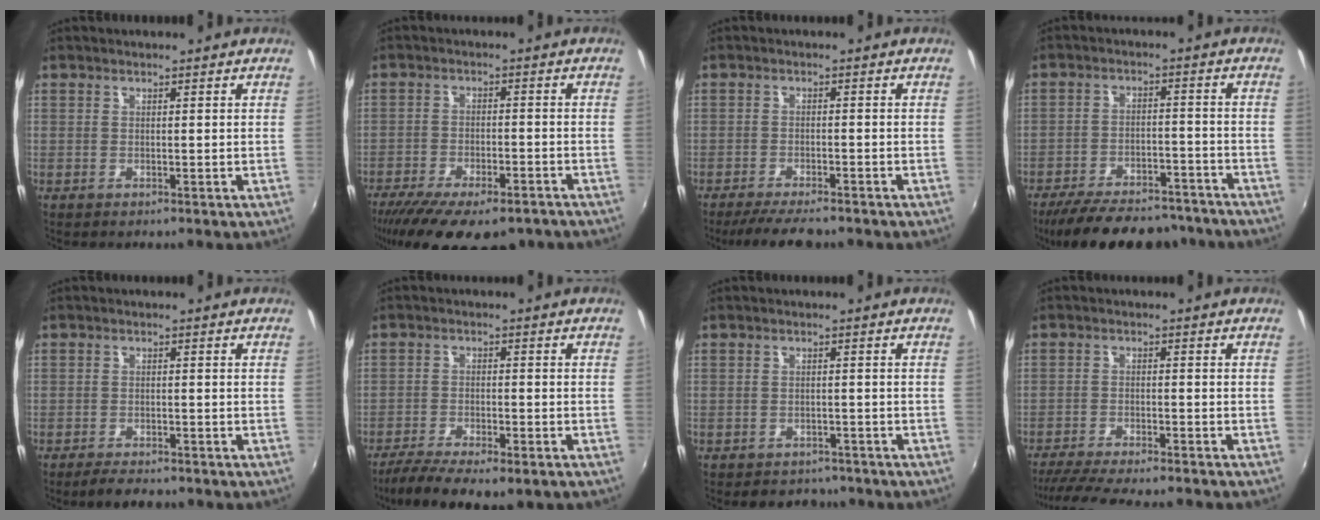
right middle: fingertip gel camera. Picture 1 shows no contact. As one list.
[{"total": 18.6, "force": [-13.9, 6.3, 10.6], "torque": [-0.214, -0.055, -0.202]}, {"total": 7.2, "force": [-6.1, 1.2, 3.6], "torque": [-0.083, -0.020, -0.102]}, {"total": 20.1, "force": [-17.0, 6.8, 8.4], "torque": [-0.169, 0.000, -0.229]}, {"total": 4.1, "force": [-3.5, 1.1, 1.8], "torque": [-0.045, -0.007, -0.059]}, {"total": 10.8, "force": [-8.0, 3.0, 6.6], "torque": [-0.147, -0.037, -0.132]}, {"total": 5.5, "force": [-4.7, 2.7, 1.1], "torque": [-0.027, -0.003, -0.064]}, {"total": 12.9, "force": [-11.4, 1.5, 5.9], "torque": [-0.128, -0.024, -0.178]}]